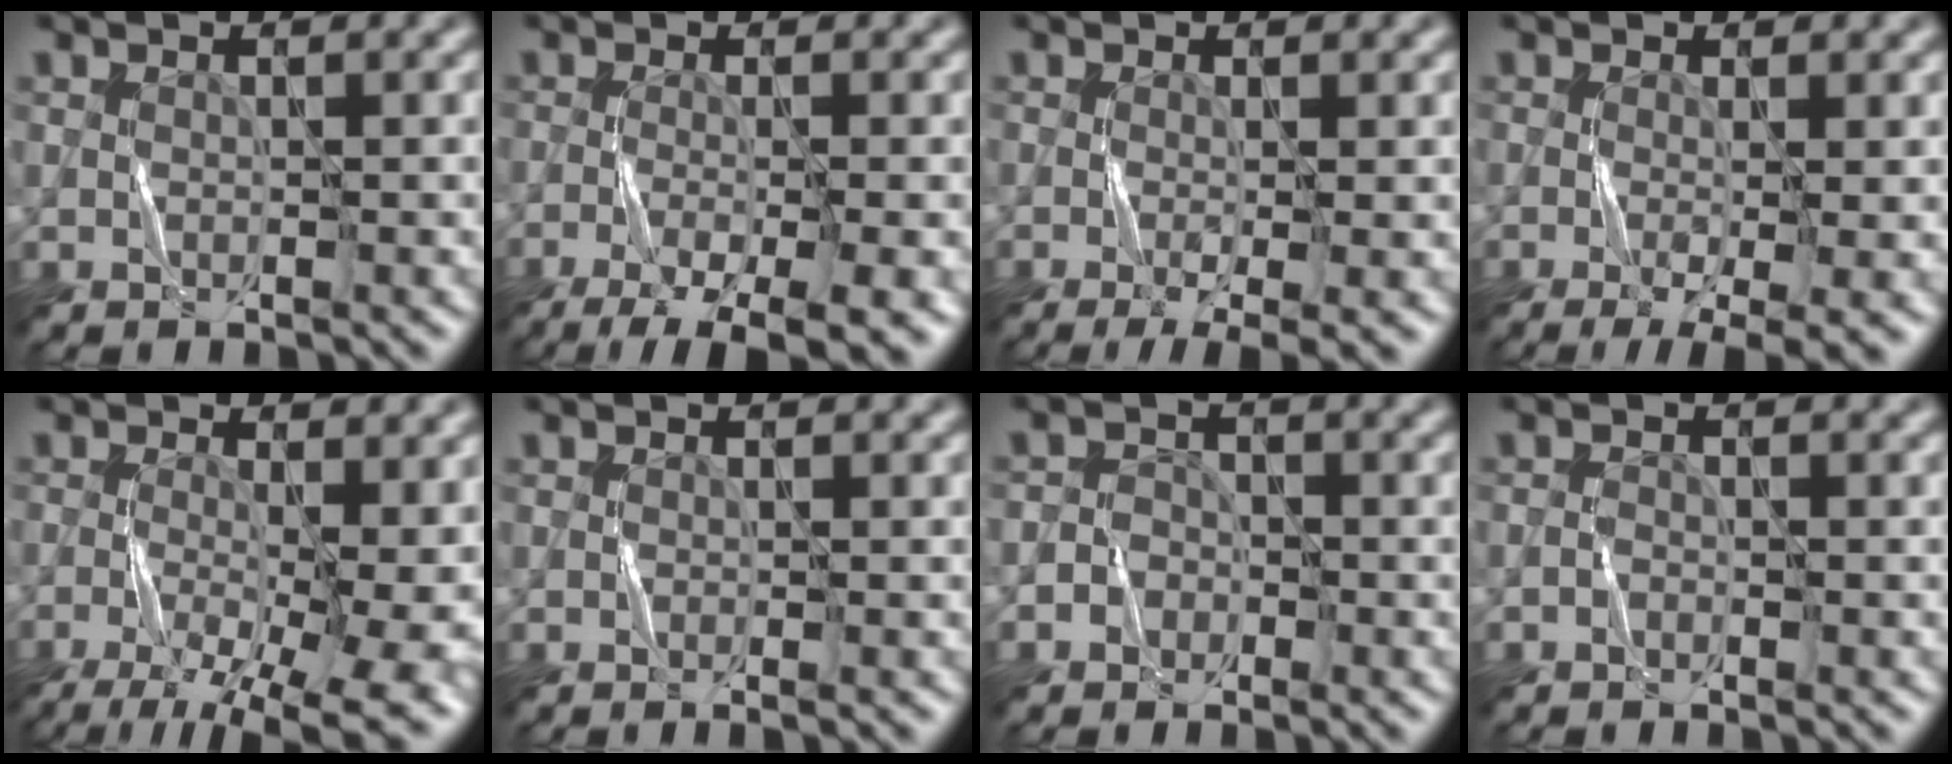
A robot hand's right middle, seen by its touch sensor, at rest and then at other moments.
{"total": 9.0, "force": [-5.4, 2.3, 6.8], "torque": [-0.096, -0.018, -0.083]}
{"total": 4.9, "force": [-1.6, 1.2, 4.4], "torque": [-0.065, -0.010, -0.021]}
{"total": 5.9, "force": [-1.9, 1.6, 5.4], "torque": [-0.080, -0.011, -0.020]}
{"total": 11.4, "force": [-3.6, 4.3, 9.9], "torque": [-0.152, -0.021, -0.050]}
{"total": 0.9, "force": [-0.2, 0.1, 0.8], "torque": [-0.011, -0.006, -0.005]}
{"total": 1.6, "force": [-0.9, 1.3, 0.3], "torque": [0.002, 0.008, -0.022]}
{"total": 0.7, "force": [-0.5, 0.3, 0.3], "torque": [-0.005, 0.002, -0.012]}